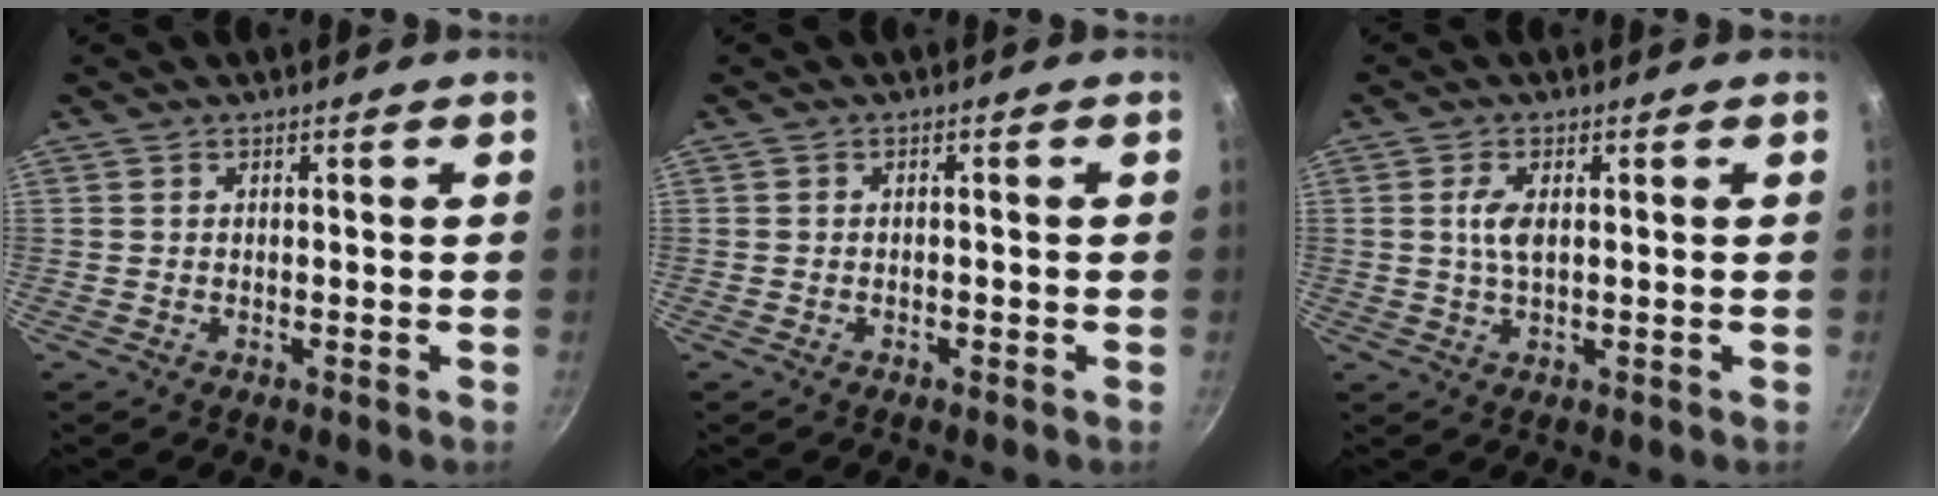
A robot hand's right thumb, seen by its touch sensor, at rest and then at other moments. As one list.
[{"total": 0.9, "force": [-0.6, 0.5, 0.5], "torque": [-0.010, 0.004, -0.010]}, {"total": 3.8, "force": [0.7, 1.7, 3.4], "torque": [-0.069, 0.002, 0.013]}]